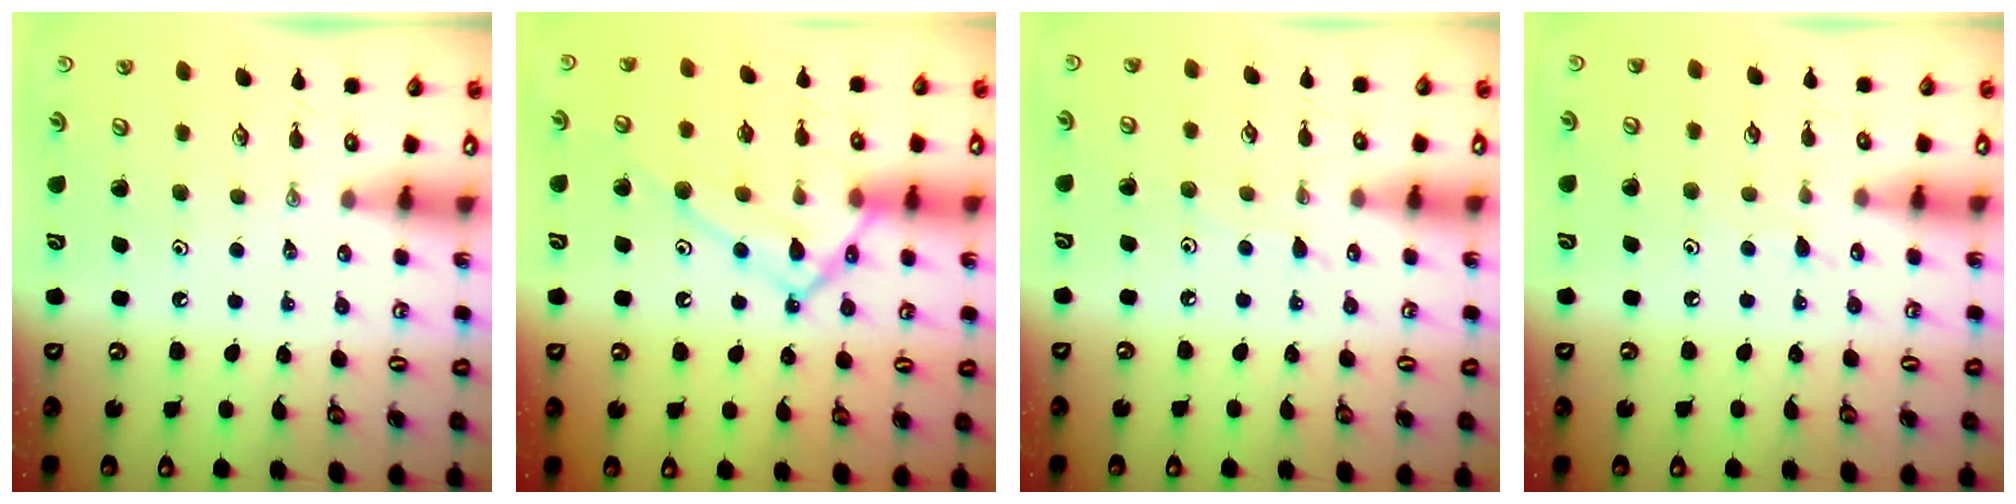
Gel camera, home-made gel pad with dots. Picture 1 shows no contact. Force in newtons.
{"total": 15.1, "press": 15.0, "slide": 1.4}
{"total": 2.7, "press": 2.7, "slide": 0.5}
{"total": 6.4, "press": 6.4, "slide": 0.7}